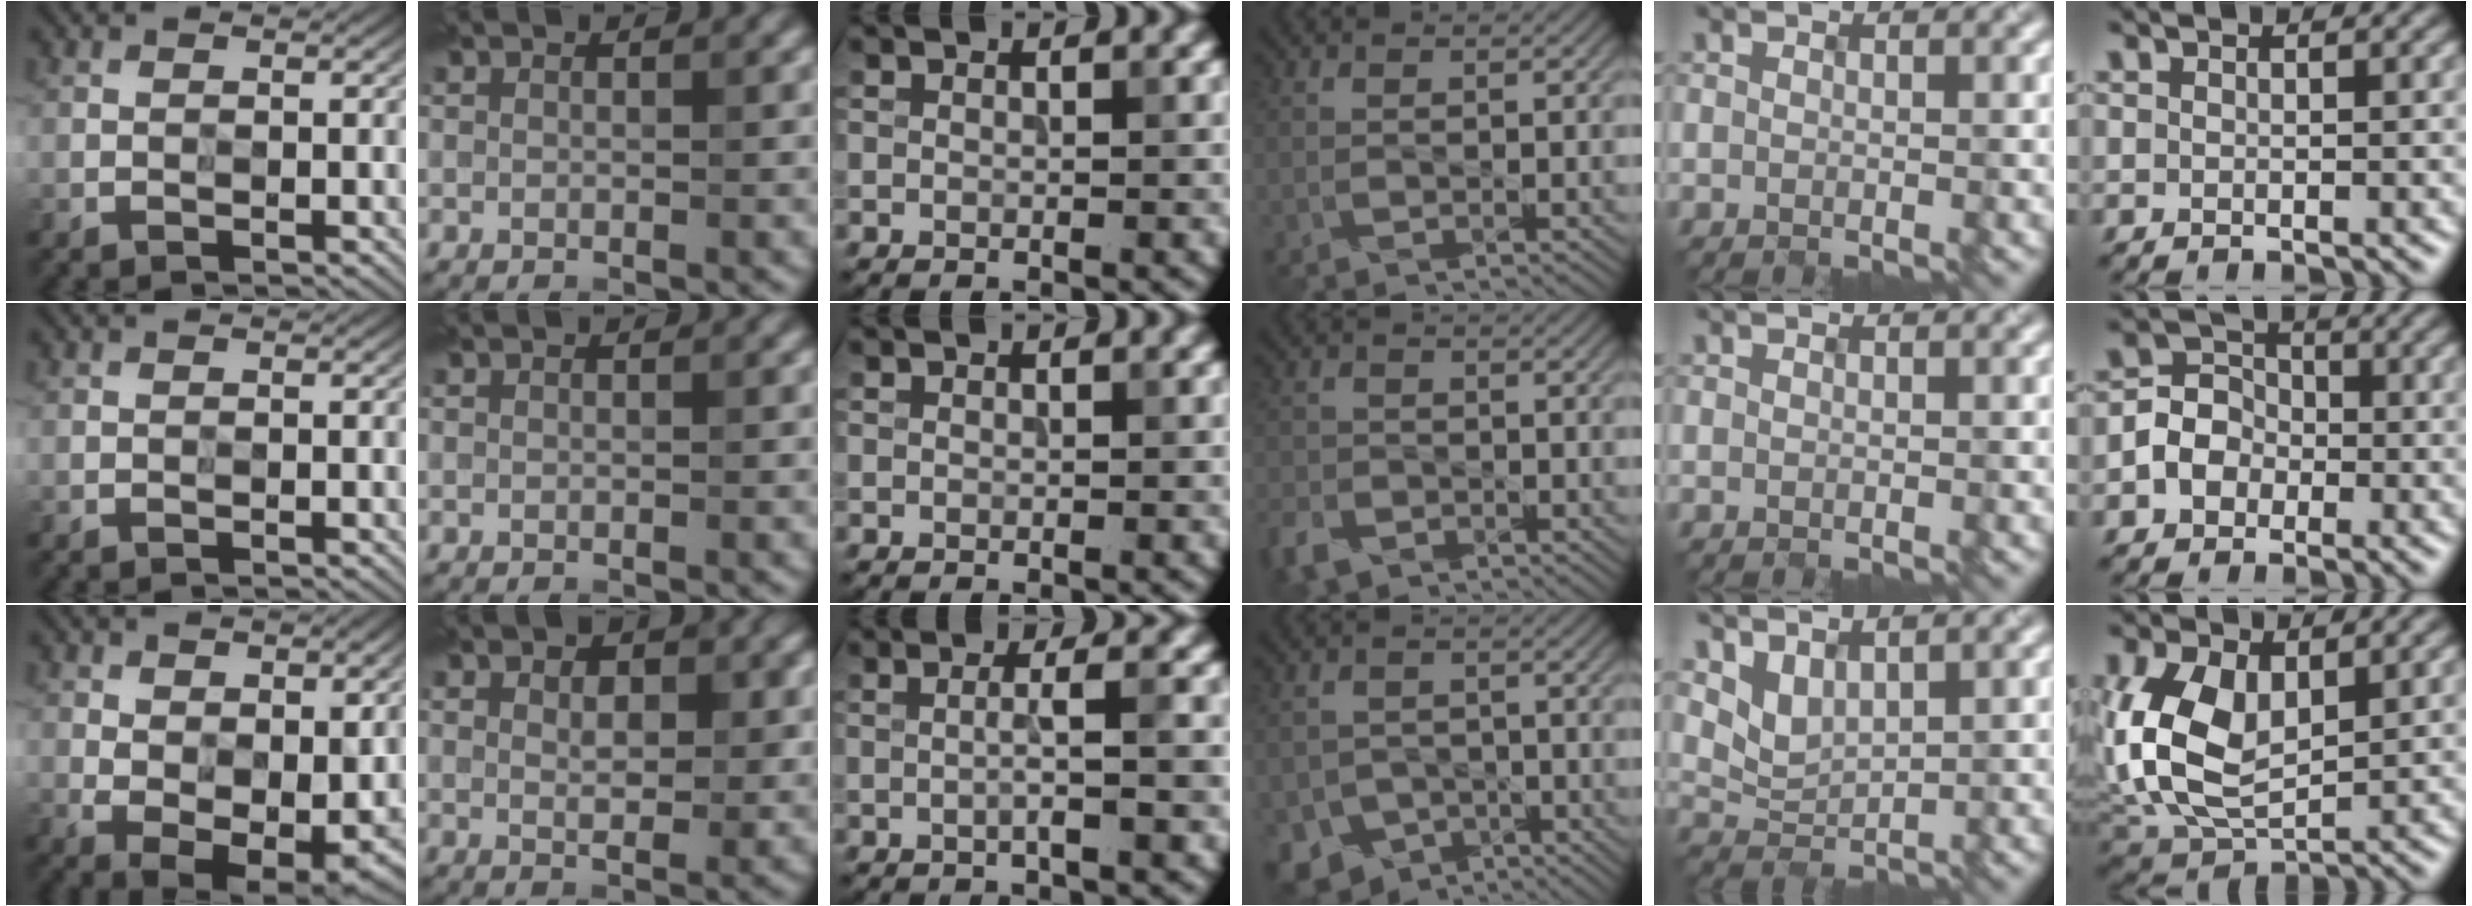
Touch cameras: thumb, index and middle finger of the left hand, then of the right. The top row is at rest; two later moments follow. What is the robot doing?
{"motion": "wipe", "object": "whiteboard"}